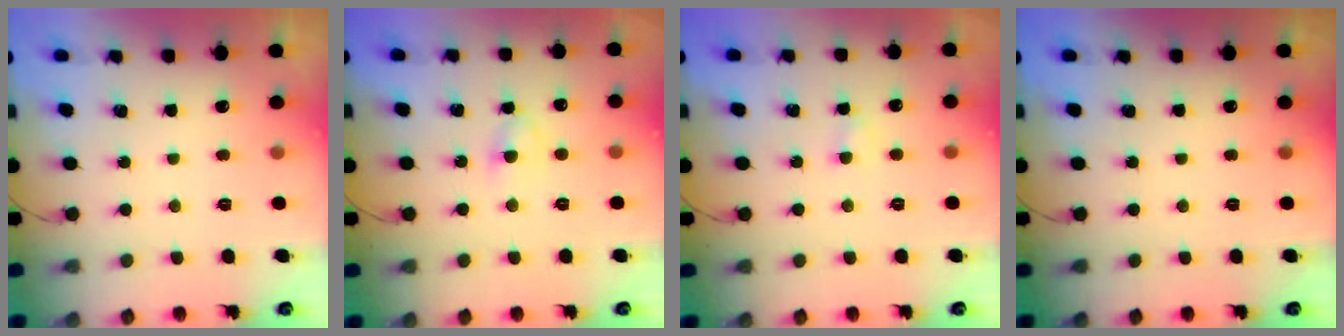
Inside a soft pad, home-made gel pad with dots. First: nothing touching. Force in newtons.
{"total": 3.1, "press": 2.8, "slide": 1.3}
{"total": 2.5, "press": 2.3, "slide": 0.9}
{"total": 0.0}